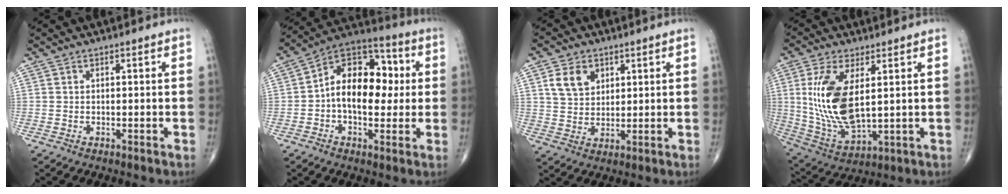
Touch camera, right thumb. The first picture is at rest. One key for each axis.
{"total": 16.1, "fx": 0.5, "fy": 10.2, "fz": 12.5, "tx": -0.160, "ty": 0.037, "tz": -0.002}
{"total": 6.8, "fx": 2.9, "fy": 5.0, "fz": 3.7, "tx": -0.046, "ty": -0.009, "tz": 0.056}
{"total": 15.5, "fx": 2.6, "fy": 7.1, "fz": 13.5, "tx": -0.280, "ty": -0.019, "tz": 0.067}